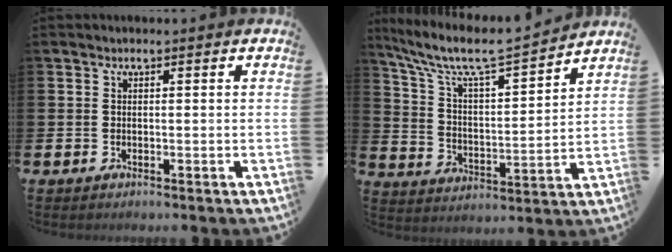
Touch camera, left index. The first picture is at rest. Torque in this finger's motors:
{"motor_torque": [0.88, -1.26, 0.55, 0.21]}